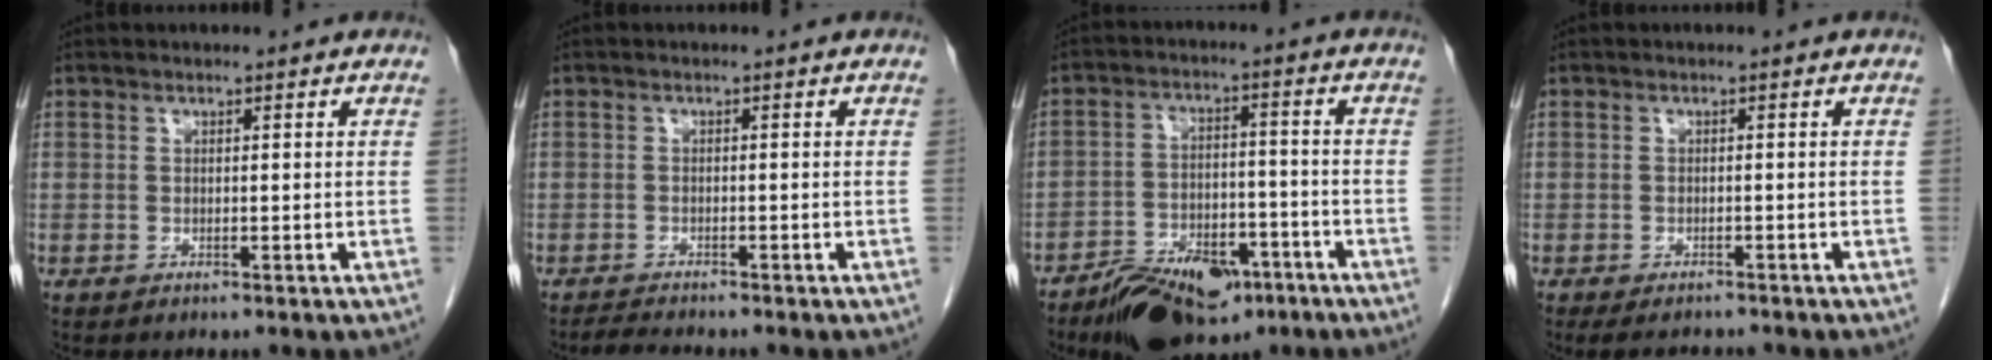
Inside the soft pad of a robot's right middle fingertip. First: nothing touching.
{"total": 2.0, "force": [-1.9, -0.4, 0.3], "torque": [-0.018, -0.013, -0.036]}
{"total": 11.6, "force": [-8.0, 5.3, 6.4], "torque": [-0.100, -0.001, -0.131]}
{"total": 3.7, "force": [-3.3, 1.0, 1.2], "torque": [-0.018, -0.009, -0.049]}